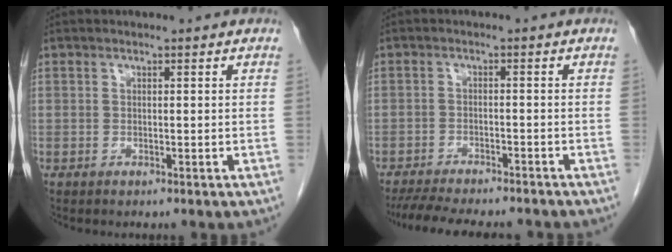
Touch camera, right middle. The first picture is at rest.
{"total": 12.6, "force": [-11.2, 2.4, 5.2], "torque": [-0.086, -0.009, -0.156]}